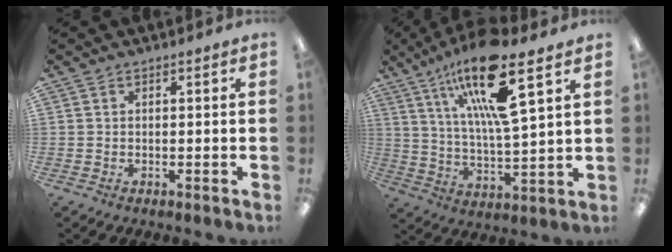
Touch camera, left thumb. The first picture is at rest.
{"total": 18.7, "force": [11.4, 4.0, 14.2], "torque": [-0.261, -0.051, 0.180]}